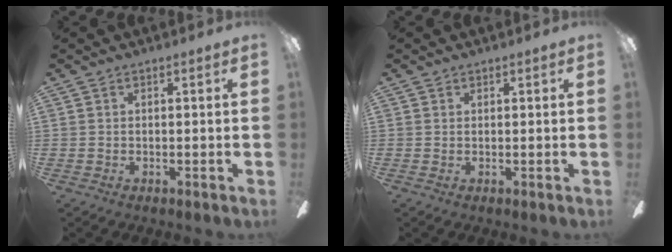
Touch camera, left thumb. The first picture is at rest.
{"total": 0.5, "force": [0.4, 0.3, -0.1], "torque": [0.002, 0.002, 0.007]}